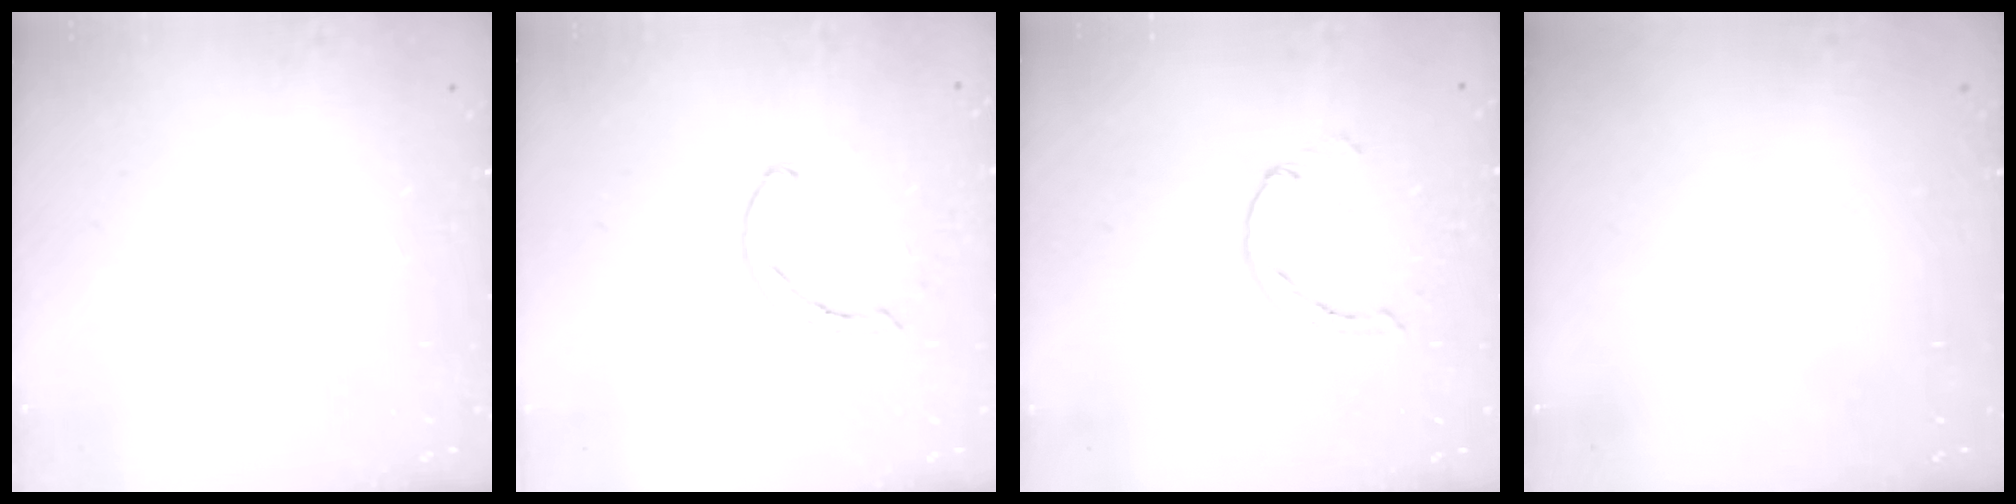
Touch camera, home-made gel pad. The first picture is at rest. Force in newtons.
{"total": 2.4, "press": 2.4, "slide": 0.1}
{"total": 2.9, "press": 2.9, "slide": 0.4}
{"total": 0.0}